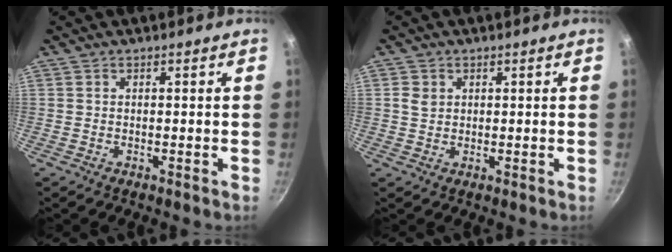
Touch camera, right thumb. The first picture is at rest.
{"total": 2.4, "force": [0.7, 2.0, 1.2], "torque": [-0.017, -0.003, 0.016]}